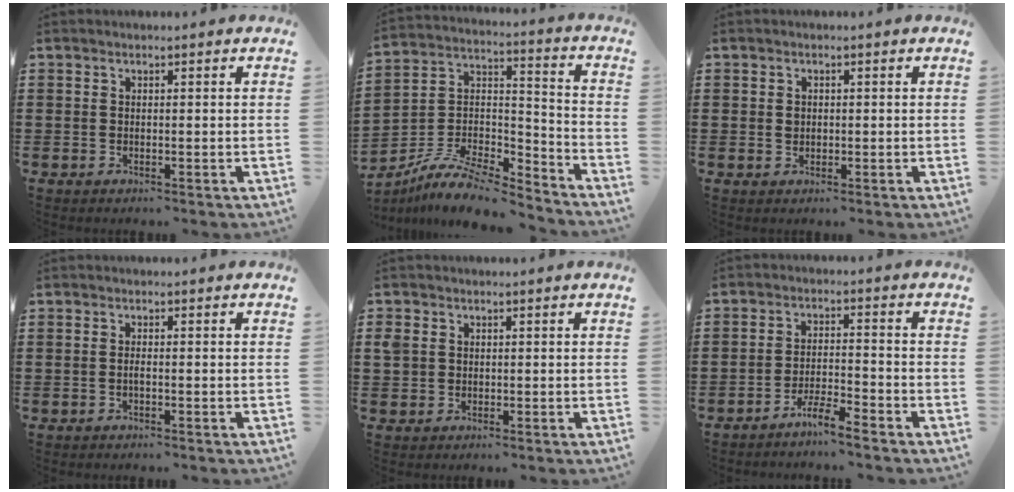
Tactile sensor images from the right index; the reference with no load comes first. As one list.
[{"total": 9.3, "force": [-7.8, 2.7, 4.4], "torque": [-0.097, 0.009, -0.160]}, {"total": 1.1, "force": [0.1, 0.7, 0.8], "torque": [-0.019, 0.002, 0.002]}, {"total": 0.9, "force": [-0.4, -0.1, 0.8], "torque": [-0.016, -0.007, -0.006]}, {"total": 2.1, "force": [0.5, 1.8, 1.0], "torque": [-0.025, 0.009, 0.009]}, {"total": 4.1, "force": [-3.7, -0.2, 1.8], "torque": [-0.040, 0.002, -0.073]}]